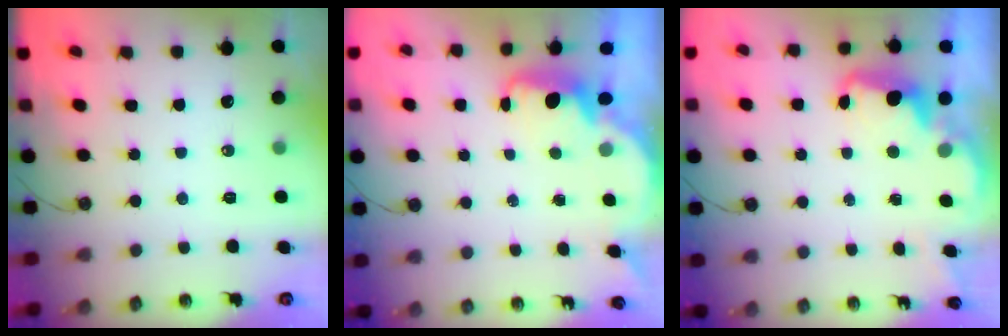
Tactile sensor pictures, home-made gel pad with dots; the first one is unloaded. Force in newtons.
{"total": 2.2, "press": 2.1, "slide": 0.7}
{"total": 2.7, "press": 2.6, "slide": 0.6}